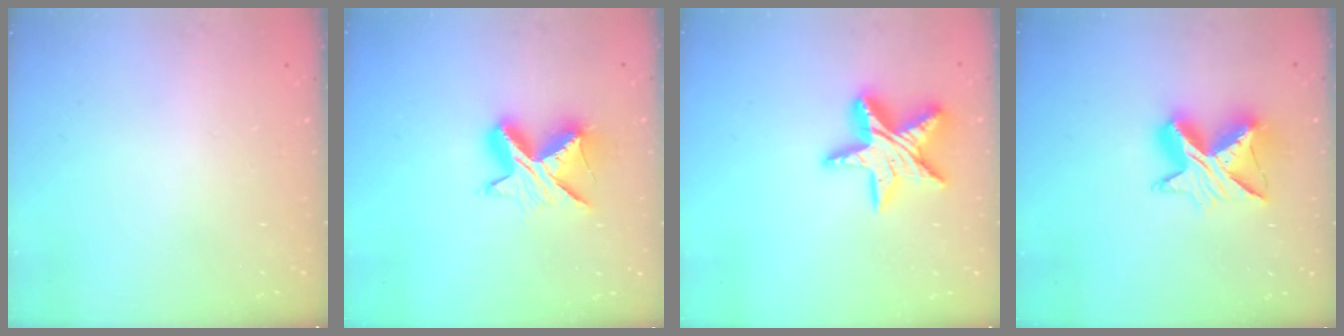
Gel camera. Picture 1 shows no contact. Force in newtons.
{"total": 10.3, "press": 10.3, "slide": 0.6}
{"total": 14.6, "press": 14.6, "slide": 1.0}
{"total": 10.9, "press": 10.9, "slide": 0.8}